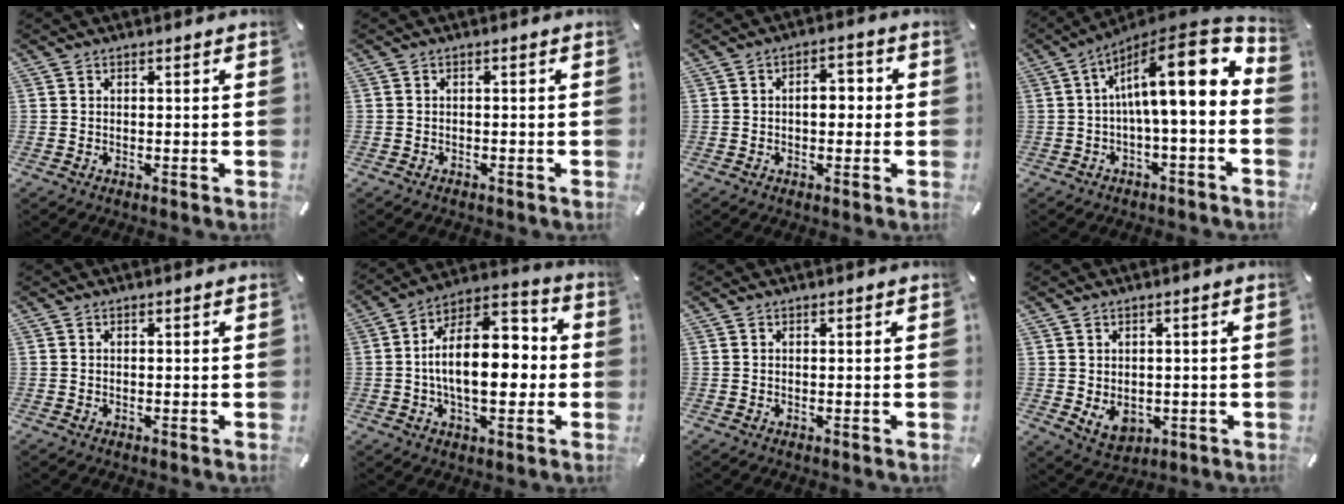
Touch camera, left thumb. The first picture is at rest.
{"total": 1.0, "force": [-0.8, 0.5, 0.4], "torque": [-0.009, 0.002, -0.018]}
{"total": 4.9, "force": [-0.4, 3.1, 3.8], "torque": [-0.049, 0.004, -0.016]}
{"total": 16.8, "force": [3.3, 4.1, 15.9], "torque": [-0.247, -0.033, 0.048]}
{"total": 0.0}
{"total": 17.2, "force": [-0.9, 9.8, 14.1], "torque": [-0.219, 0.004, -0.022]}
{"total": 0.0}
{"total": 5.2, "force": [-0.4, 4.3, 2.9], "torque": [-0.039, -0.005, -0.007]}